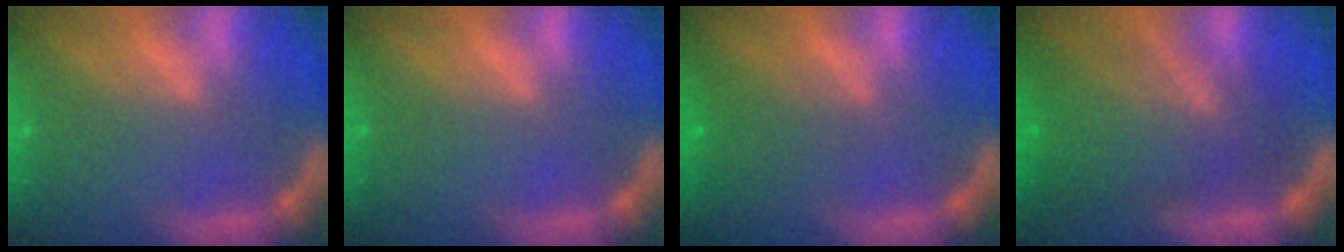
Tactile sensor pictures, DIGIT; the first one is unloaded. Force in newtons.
{"total": 0.0}
{"total": 2.5}
{"total": 8.5}